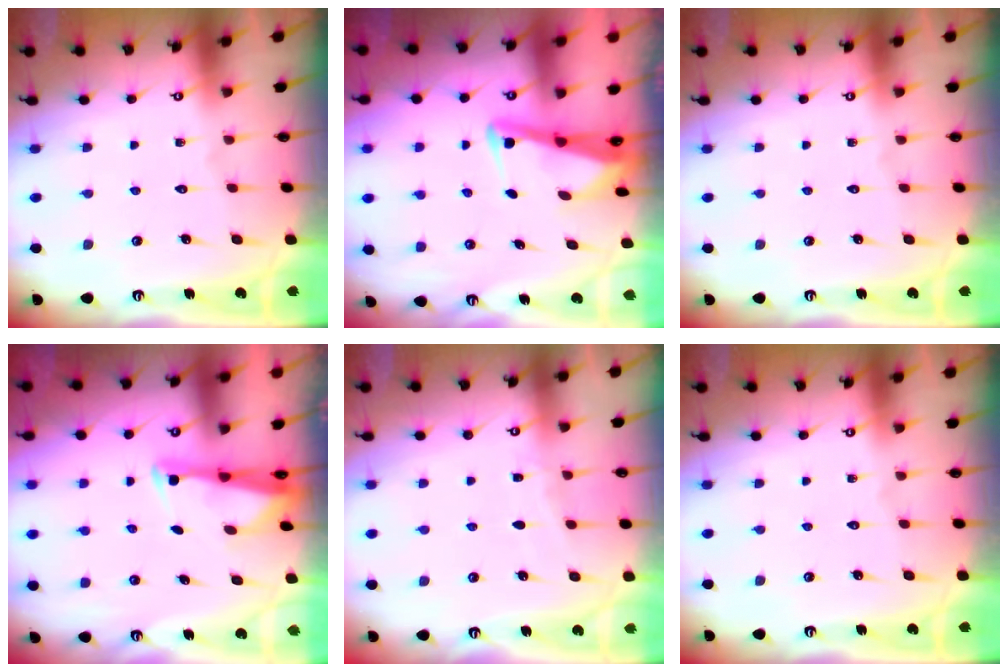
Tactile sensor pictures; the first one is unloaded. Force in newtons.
{"total": 3.1, "press": 3.0, "slide": 0.7}
{"total": 0.0}
{"total": 2.7, "press": 2.7, "slide": 0.6}
{"total": 3.2, "press": 3.1, "slide": 0.3}
{"total": 0.0}